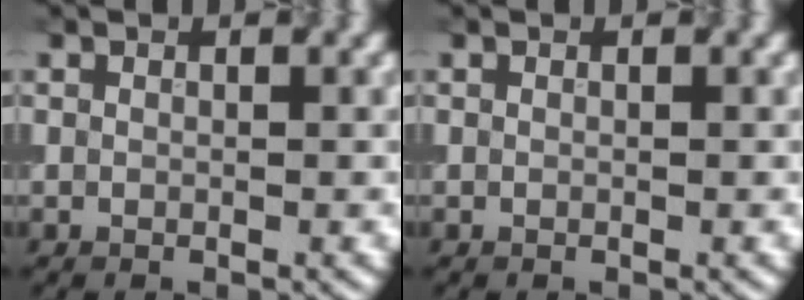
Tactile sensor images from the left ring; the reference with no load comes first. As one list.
[{"total": 0.0}]